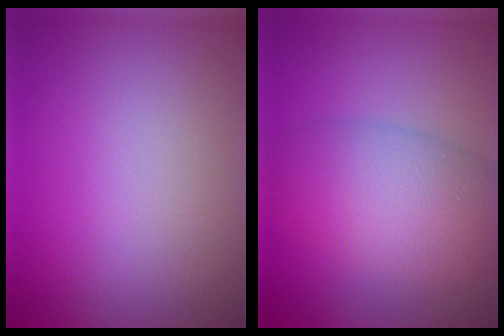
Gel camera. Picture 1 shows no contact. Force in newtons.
{"total": 6.7, "press": 6.7, "slide": 0.1}